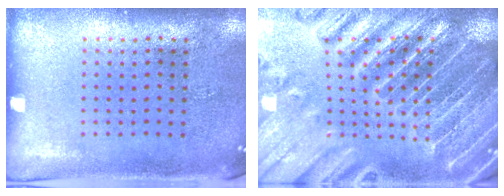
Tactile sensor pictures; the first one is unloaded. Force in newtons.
{"total": 4.4, "press": 4.0, "slide": 1.6}